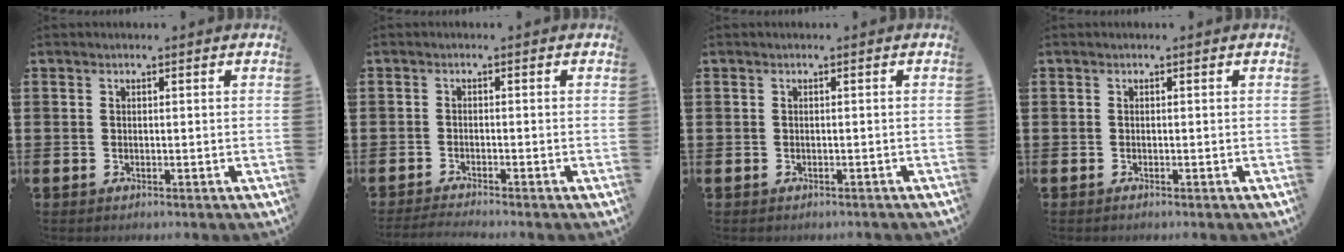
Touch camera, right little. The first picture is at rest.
{"total": 1.2, "force": [-1.1, -0.1, 0.4], "torque": [-0.007, 0.000, -0.022]}
{"total": 0.0}
{"total": 0.0}